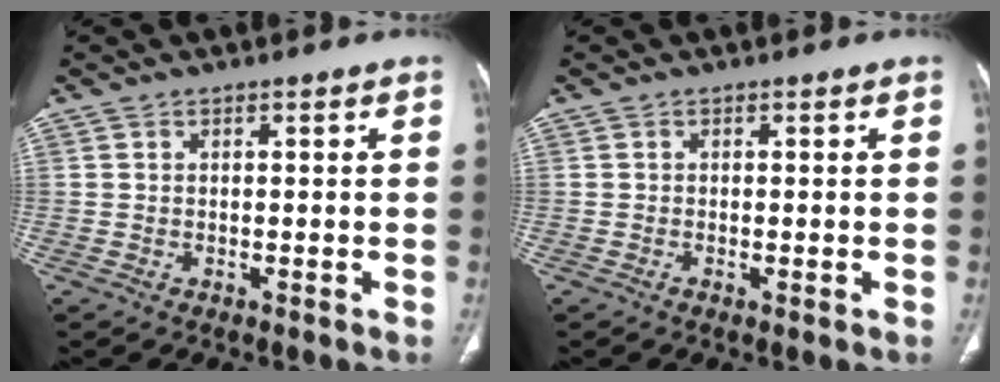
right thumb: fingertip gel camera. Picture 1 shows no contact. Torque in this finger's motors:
{"motor_torque": [0.04, -0.01, 0.21, -0.39, 0.03]}